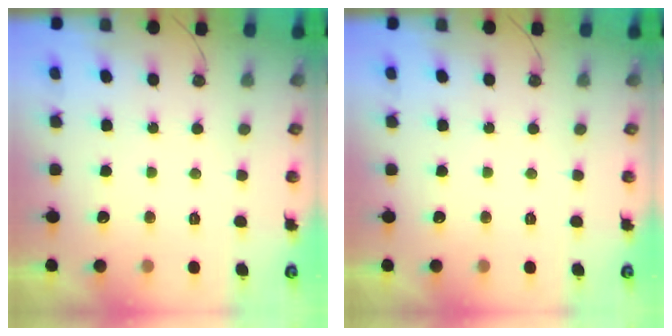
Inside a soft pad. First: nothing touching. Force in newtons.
{"total": 0.0}